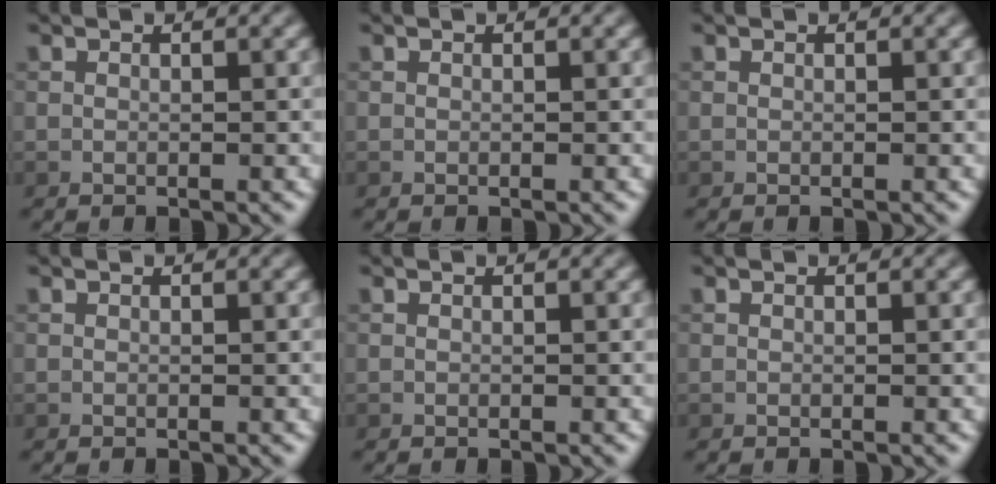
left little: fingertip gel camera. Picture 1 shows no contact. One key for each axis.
{"total": 0.0}
{"total": 0.0}
{"total": 0.0}
{"total": 0.0}
{"total": 0.0}